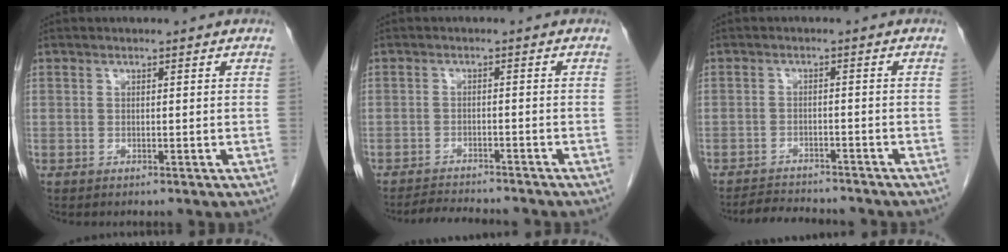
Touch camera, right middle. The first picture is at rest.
{"total": 5.9, "force": [-5.7, 0.3, 1.7], "torque": [-0.023, -0.013, -0.089]}
{"total": 6.5, "force": [-6.2, 1.0, 1.6], "torque": [-0.024, -0.008, -0.093]}